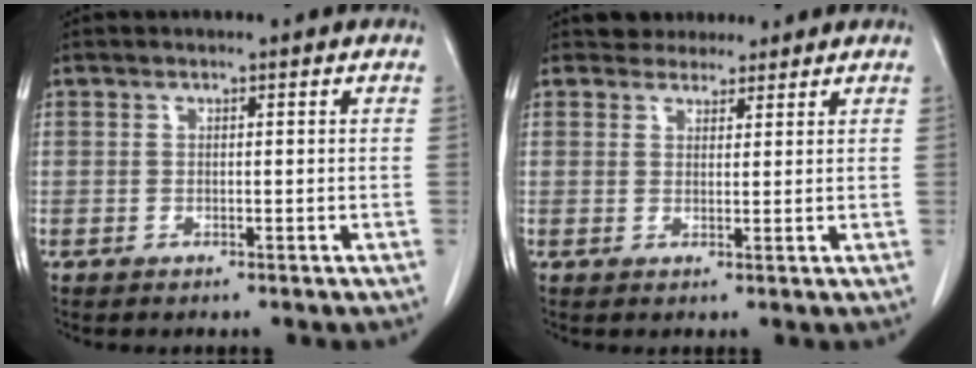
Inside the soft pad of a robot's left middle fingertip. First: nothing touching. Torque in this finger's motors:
{"motor_torque": [0.28, -0.28, -0.01, 0.01]}